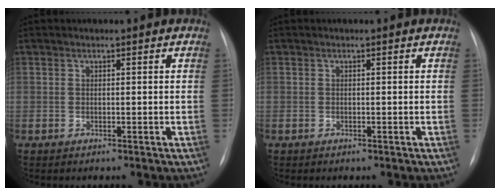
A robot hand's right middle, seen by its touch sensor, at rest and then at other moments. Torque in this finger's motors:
{"motor_torque": [0.54, -0.54, -0.06, -0.10]}